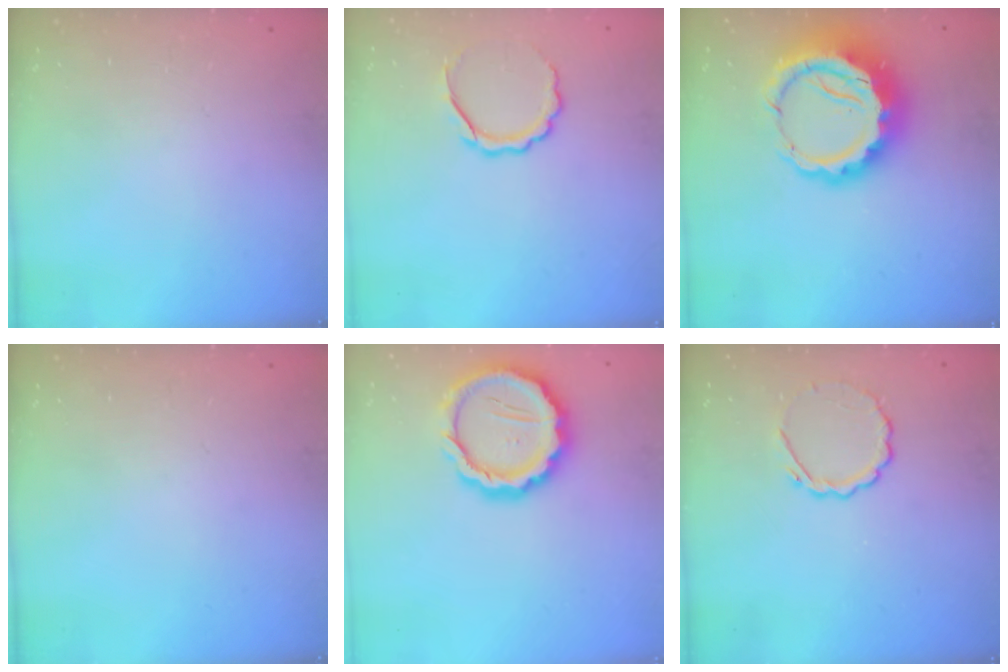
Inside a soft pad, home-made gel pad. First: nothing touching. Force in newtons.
{"total": 6.5, "press": 6.4, "slide": 0.5}
{"total": 14.2, "press": 13.9, "slide": 2.9}
{"total": 0.0}
{"total": 15.8, "press": 15.5, "slide": 3.2}
{"total": 4.9, "press": 4.6, "slide": 1.5}